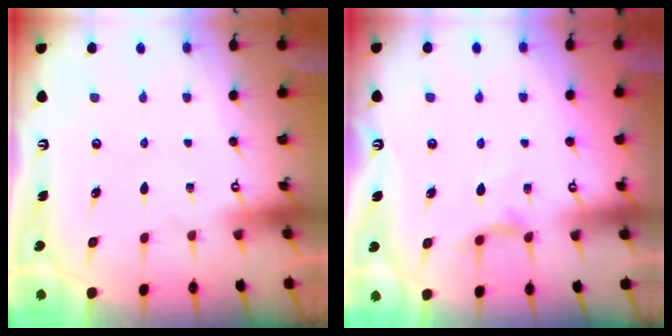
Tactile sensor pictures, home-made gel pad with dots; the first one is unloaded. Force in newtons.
{"total": 4.2, "press": 4.2, "slide": 0.5}